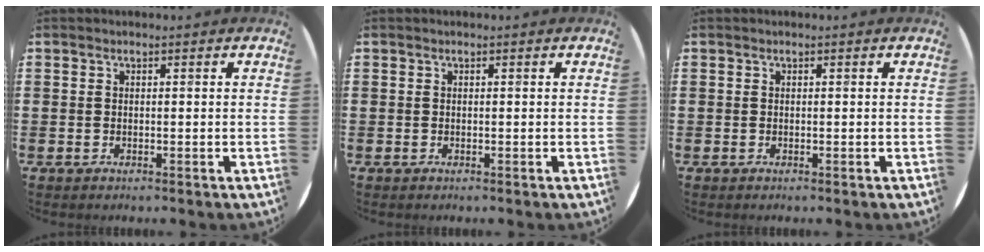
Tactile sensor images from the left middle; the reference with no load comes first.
{"total": 0.0}
{"total": 0.0}